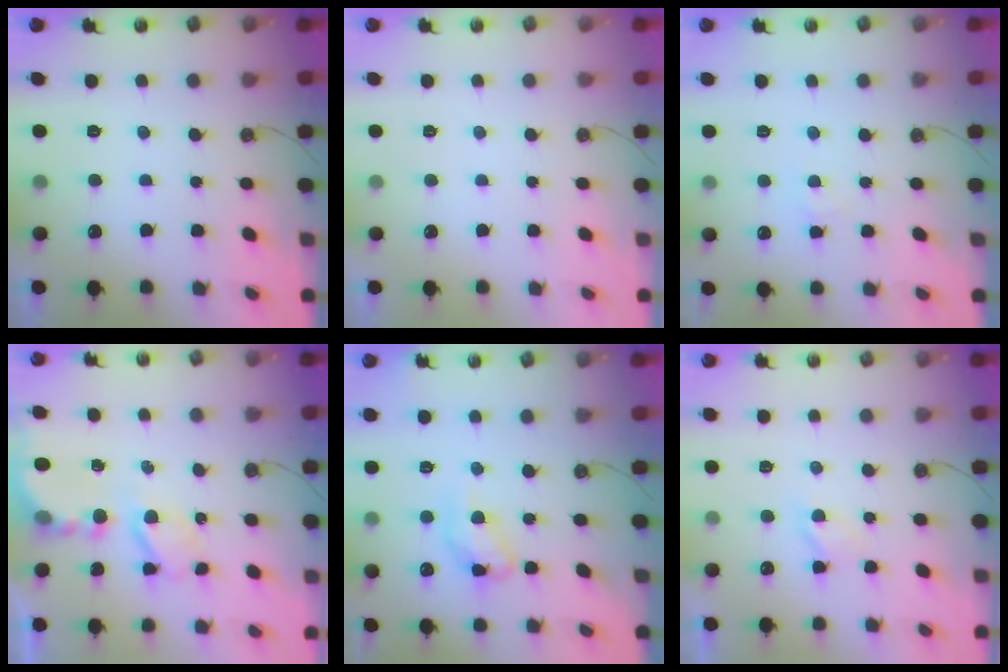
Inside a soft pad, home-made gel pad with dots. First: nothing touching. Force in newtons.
{"total": 0.0}
{"total": 2.5, "press": 2.4, "slide": 0.4}
{"total": 6.6, "press": 6.5, "slide": 0.6}
{"total": 12.8, "press": 12.8, "slide": 1.0}
{"total": 2.2, "press": 2.1, "slide": 0.4}